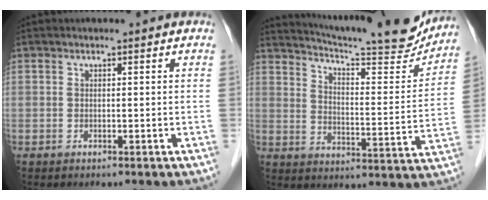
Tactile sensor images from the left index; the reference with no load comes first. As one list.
[{"total": 21.7, "force": [20.2, 1.5, 7.6], "torque": [-0.117, -0.051, 0.267]}]